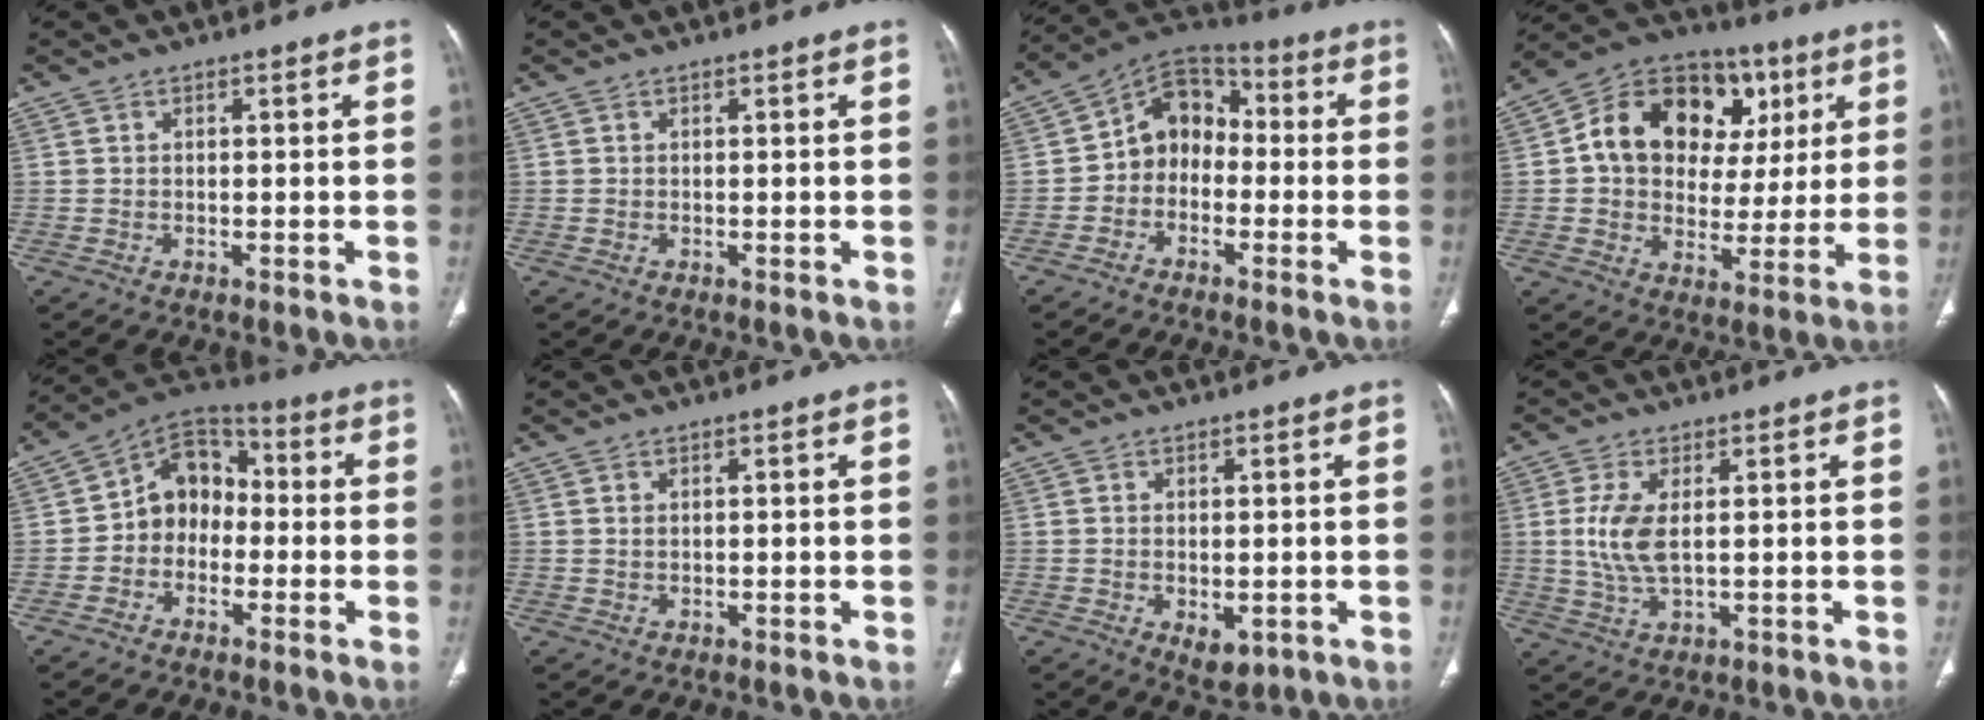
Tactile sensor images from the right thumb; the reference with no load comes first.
{"total": 0.0}
{"total": 9.7, "force": [-1.6, 8.0, 5.4], "torque": [-0.051, 0.043, -0.050]}
{"total": 20.9, "force": [5.4, 15.8, 12.6], "torque": [-0.150, 0.029, 0.087]}
{"total": 10.3, "force": [-1.4, 8.4, 5.8], "torque": [-0.055, 0.042, -0.046]}
{"total": 0.7, "force": [0.2, 0.5, 0.4], "torque": [-0.005, -0.001, 0.005]}
{"total": 4.3, "force": [-1.0, 2.6, 3.3], "torque": [-0.046, -0.006, -0.002]}
{"total": 6.7, "force": [0.8, 2.8, 6.0], "torque": [-0.142, -0.007, 0.018]}